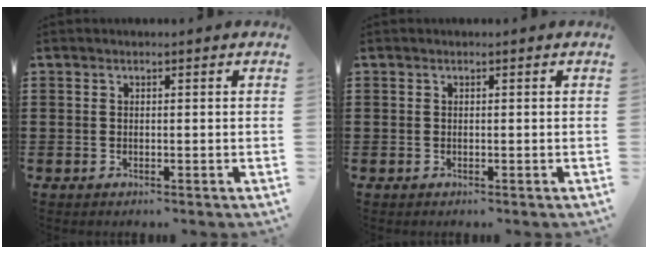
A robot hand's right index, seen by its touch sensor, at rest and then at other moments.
{"total": 0.0}